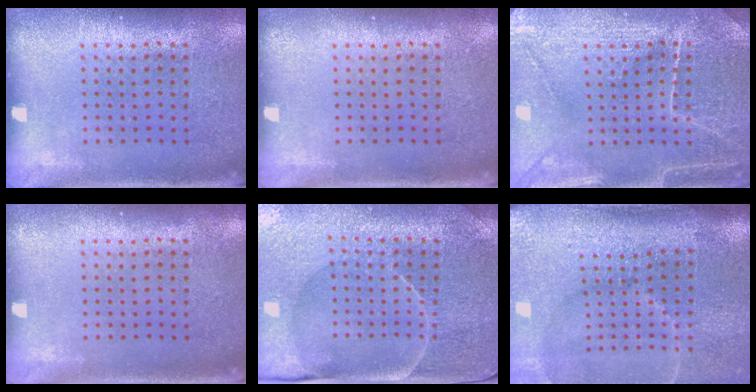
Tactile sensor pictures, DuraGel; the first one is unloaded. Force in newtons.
{"total": 0.0}
{"total": 3.6, "press": 3.5, "slide": 0.7}
{"total": 0.0}
{"total": 3.8, "press": 3.7, "slide": 0.7}
{"total": 4.7, "press": 3.9, "slide": 2.7}